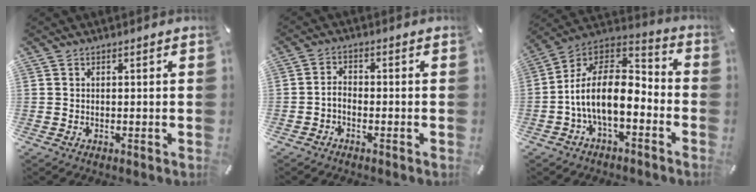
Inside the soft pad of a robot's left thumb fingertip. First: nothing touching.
{"total": 2.6, "force": [-1.4, 1.6, 1.5], "torque": [-0.034, 0.009, -0.030]}
{"total": 16.1, "force": [-4.6, 9.0, 12.5], "torque": [-0.249, 0.005, -0.080]}